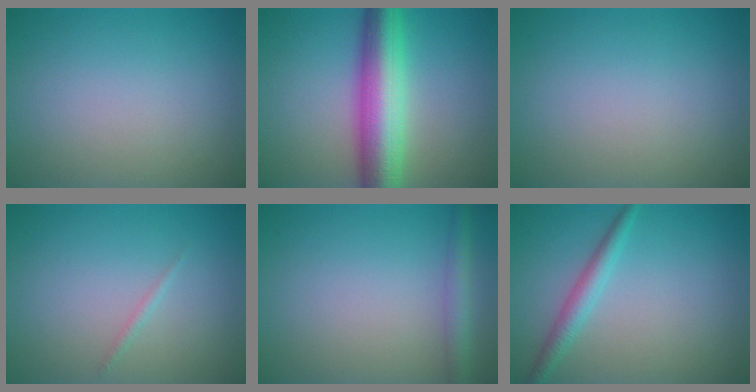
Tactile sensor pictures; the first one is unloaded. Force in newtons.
{"total": 8.9, "press": 8.9, "slide": 0.1}
{"total": 0.0}
{"total": 0.6, "press": 0.6, "slide": 0.0}
{"total": 2.4, "press": 2.4, "slide": 0.1}
{"total": 2.3, "press": 2.3, "slide": 0.1}